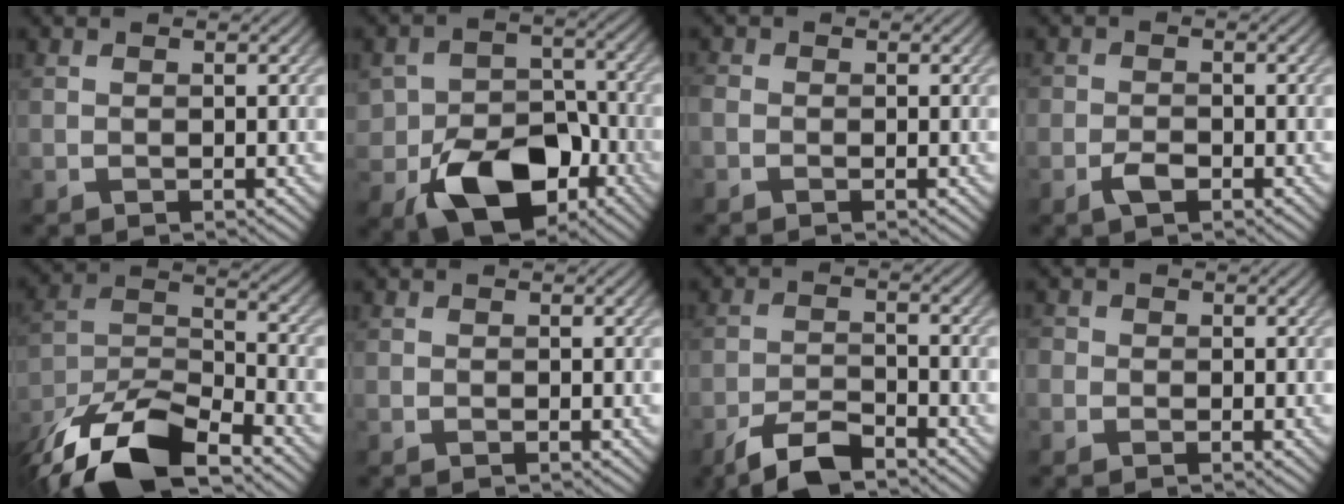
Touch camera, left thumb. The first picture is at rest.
{"total": 11.4, "force": [-5.3, 7.6, 6.6], "torque": [-0.121, -0.021, -0.088]}
{"total": 1.2, "force": [-0.6, 0.9, 0.6], "torque": [-0.016, -0.001, -0.016]}
{"total": 2.3, "force": [-1.3, 1.4, 1.4], "torque": [-0.028, -0.001, -0.028]}
{"total": 13.7, "force": [-10.2, 4.5, 8.0], "torque": [-0.170, -0.008, -0.203]}
{"total": 0.0}
{"total": 5.7, "force": [-4.4, 1.6, 3.2], "torque": [-0.061, 0.001, -0.087]}
{"total": 1.4, "force": [-0.4, 1.3, 0.2], "torque": [0.002, 0.002, -0.014]}